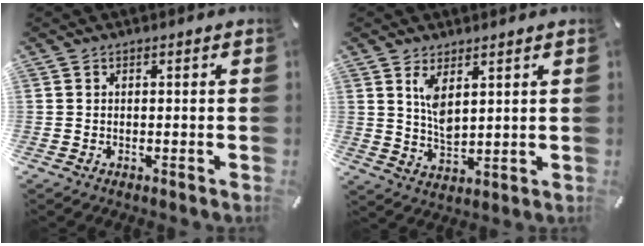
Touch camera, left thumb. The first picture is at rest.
{"total": 6.2, "force": [3.3, 2.9, 4.4], "torque": [-0.080, -0.019, 0.058]}